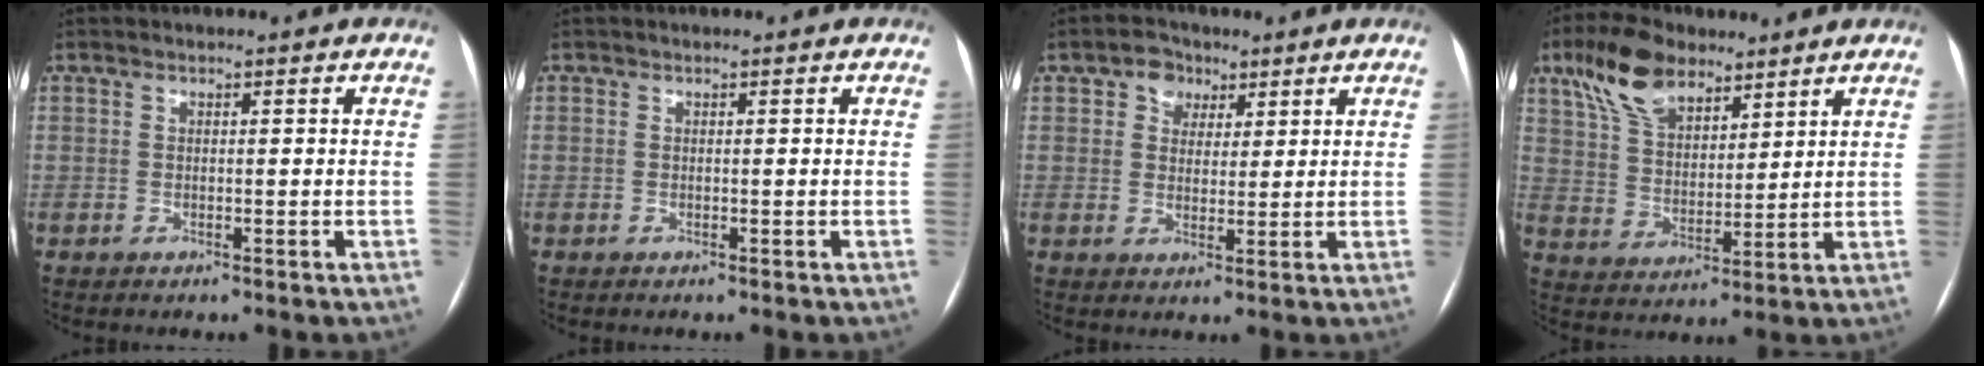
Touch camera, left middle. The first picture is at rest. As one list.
[{"total": 0.0}, {"total": 4.4, "force": [2.4, 3.4, 1.6], "torque": [-0.028, 0.016, 0.040]}, {"total": 11.4, "force": [7.6, 5.6, 6.4], "torque": [-0.129, 0.026, 0.145]}]